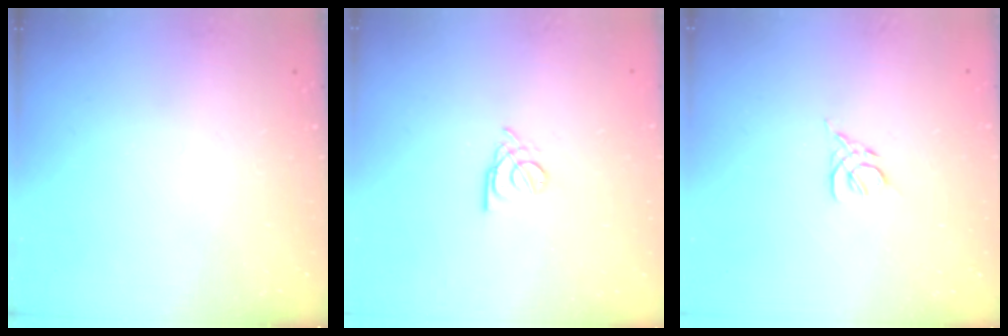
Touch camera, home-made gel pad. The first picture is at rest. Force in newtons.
{"total": 2.3, "press": 2.3, "slide": 0.5}
{"total": 2.4, "press": 2.3, "slide": 0.6}